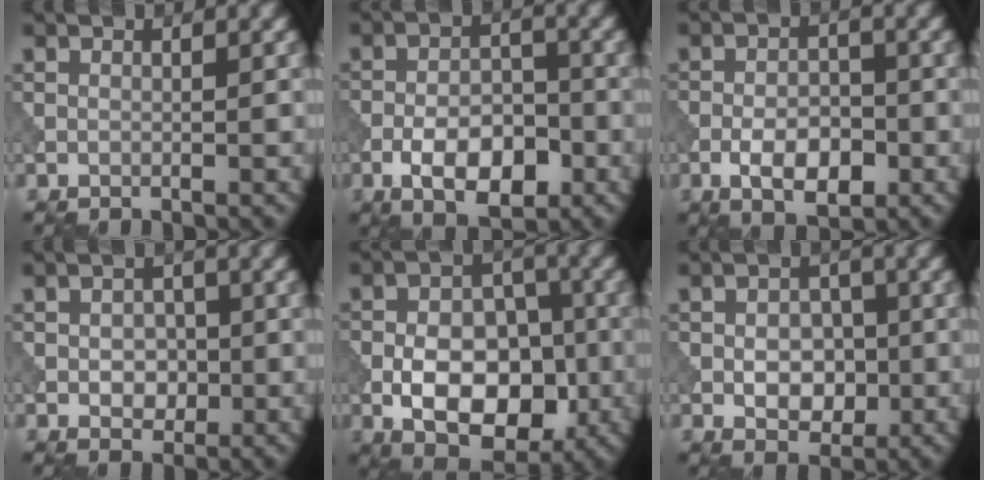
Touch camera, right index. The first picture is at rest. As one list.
[{"total": 6.0, "force": [-2.8, 2.9, 4.5], "torque": [-0.065, 0.004, -0.049]}, {"total": 4.6, "force": [-2.0, 2.2, 3.5], "torque": [-0.049, 0.004, -0.036]}, {"total": 2.3, "force": [-0.4, 1.6, 1.6], "torque": [-0.021, 0.000, -0.005]}, {"total": 8.8, "force": [-2.6, 5.3, 6.6], "torque": [-0.098, 0.001, -0.044]}, {"total": 3.7, "force": [-0.8, 2.5, 2.6], "torque": [-0.031, 0.000, -0.011]}]